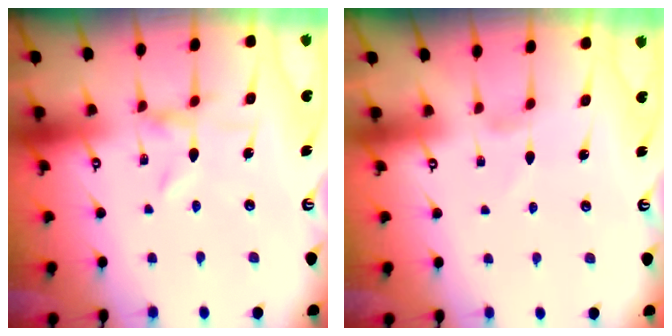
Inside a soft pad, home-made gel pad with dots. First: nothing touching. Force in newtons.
{"total": 0.8, "press": 0.8, "slide": 0.2}